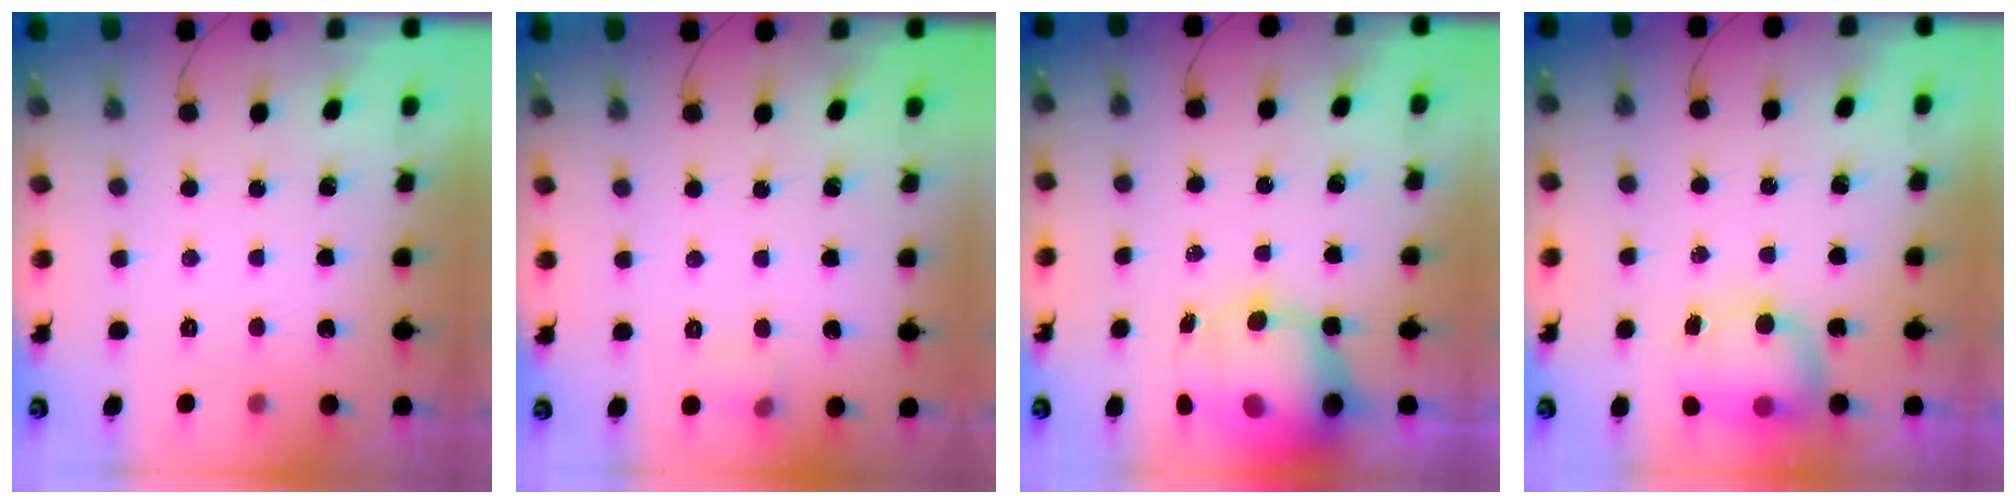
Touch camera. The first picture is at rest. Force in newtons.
{"total": 4.9, "press": 4.6, "slide": 1.5}
{"total": 11.9, "press": 11.5, "slide": 3.0}
{"total": 12.3, "press": 9.5, "slide": 7.9}